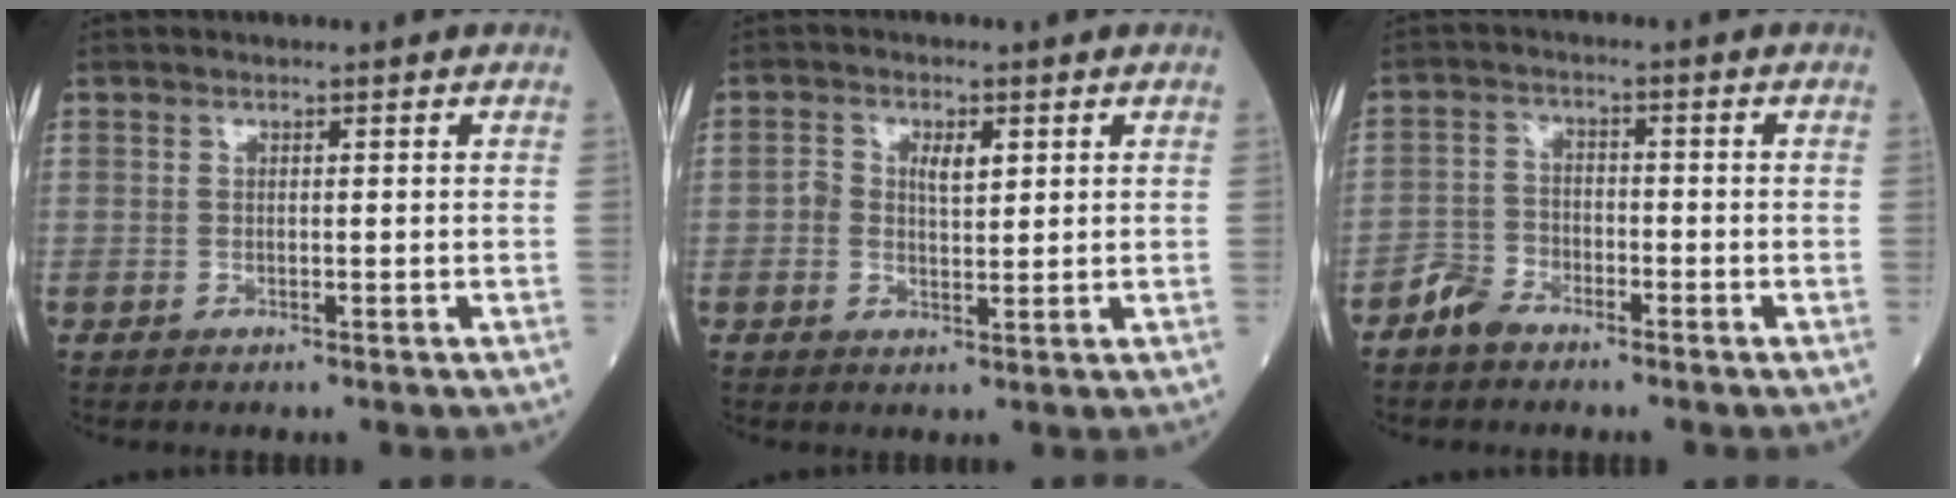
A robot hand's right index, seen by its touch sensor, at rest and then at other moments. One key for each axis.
{"total": 3.6, "fx": 0.9, "fy": 2.0, "fz": 2.9, "tx": -0.051, "ty": 0.011, "tz": 0.015}
{"total": 3.9, "fx": -3.2, "fy": 2.0, "fz": 1.1, "tx": -0.023, "ty": 0.005, "tz": -0.064}